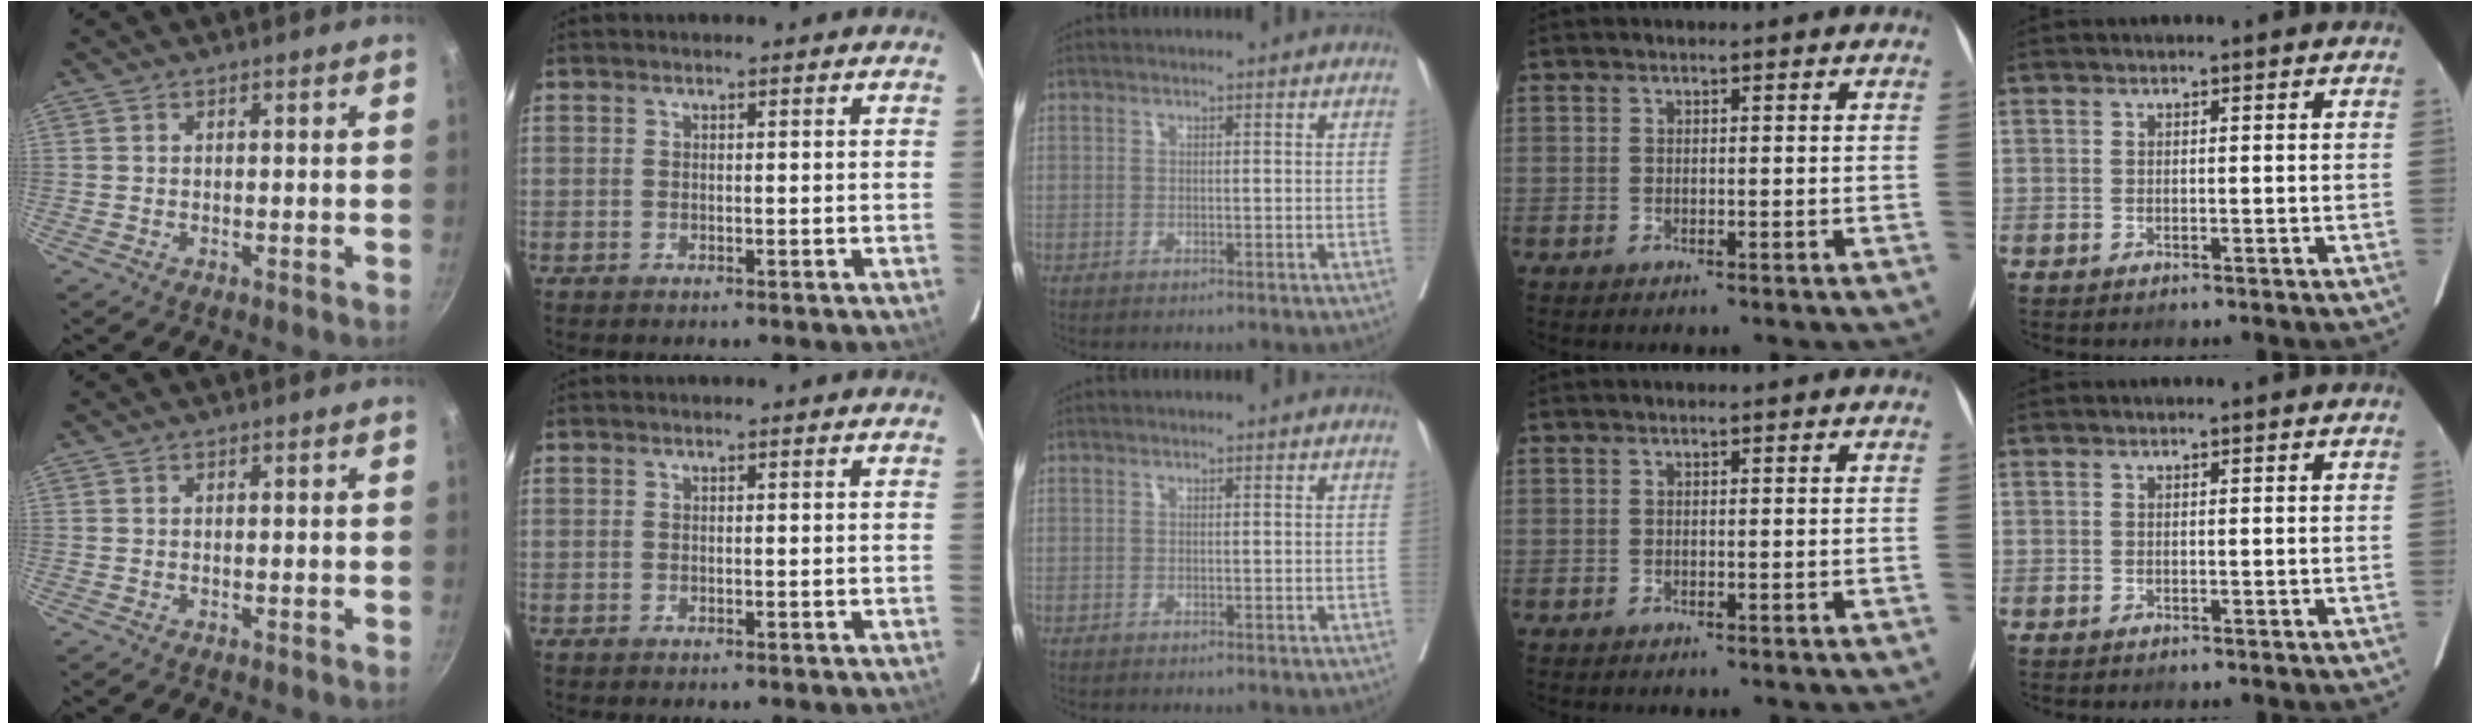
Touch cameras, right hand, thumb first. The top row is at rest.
{}